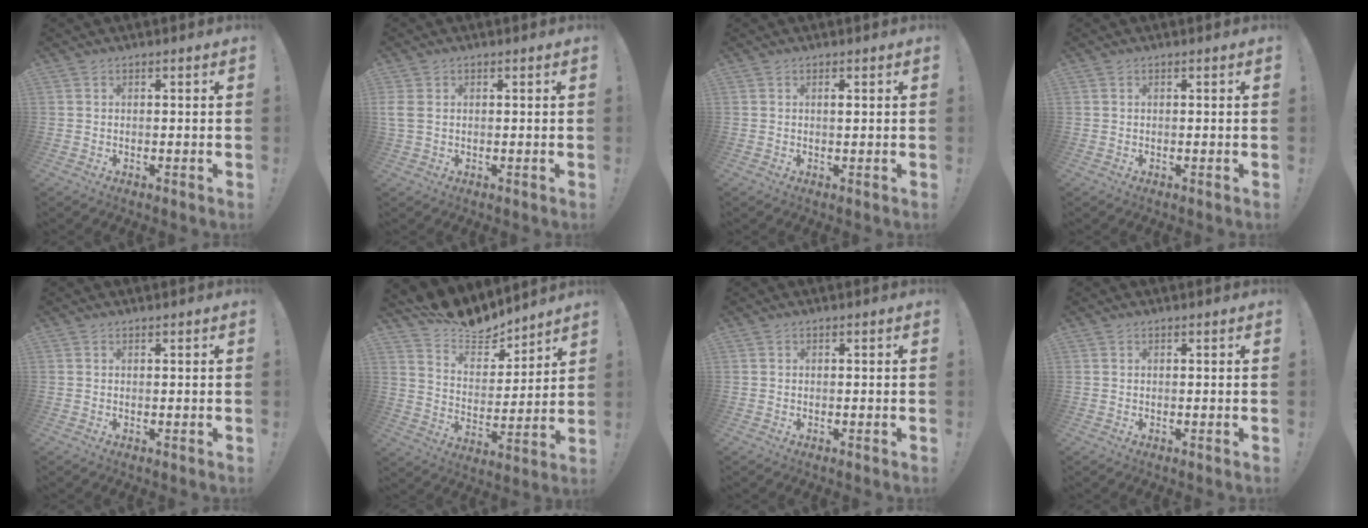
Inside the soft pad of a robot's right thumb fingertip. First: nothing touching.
{"total": 3.0, "force": [0.7, 2.0, 2.2], "torque": [-0.052, 0.004, 0.016]}
{"total": 0.8, "force": [0.1, 0.1, 0.8], "torque": [-0.007, -0.002, -0.001]}
{"total": 0.0}
{"total": 0.0}
{"total": 11.1, "force": [10.4, 3.6, 1.5], "torque": [-0.043, -0.098, 0.191]}
{"total": 0.0}
{"total": 0.0}